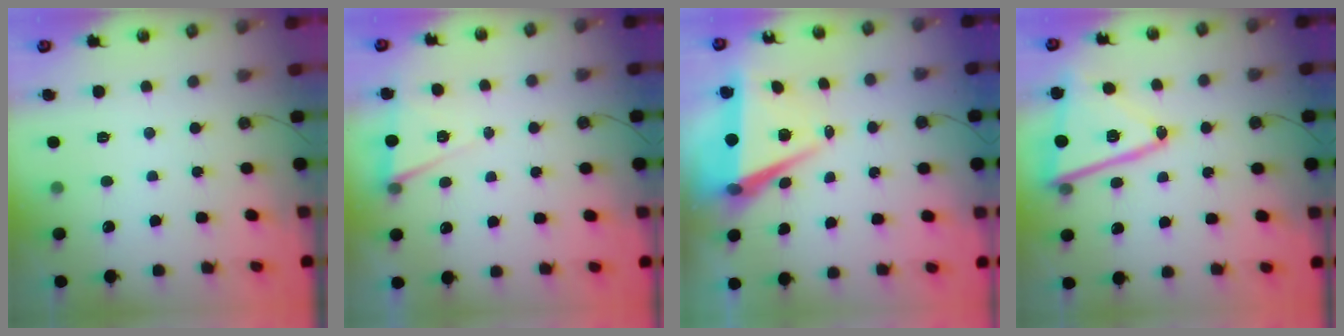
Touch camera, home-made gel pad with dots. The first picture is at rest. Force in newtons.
{"total": 6.0, "press": 4.0, "slide": 4.5}
{"total": 7.5, "press": 6.2, "slide": 4.1}
{"total": 17.3, "press": 17.2, "slide": 1.5}